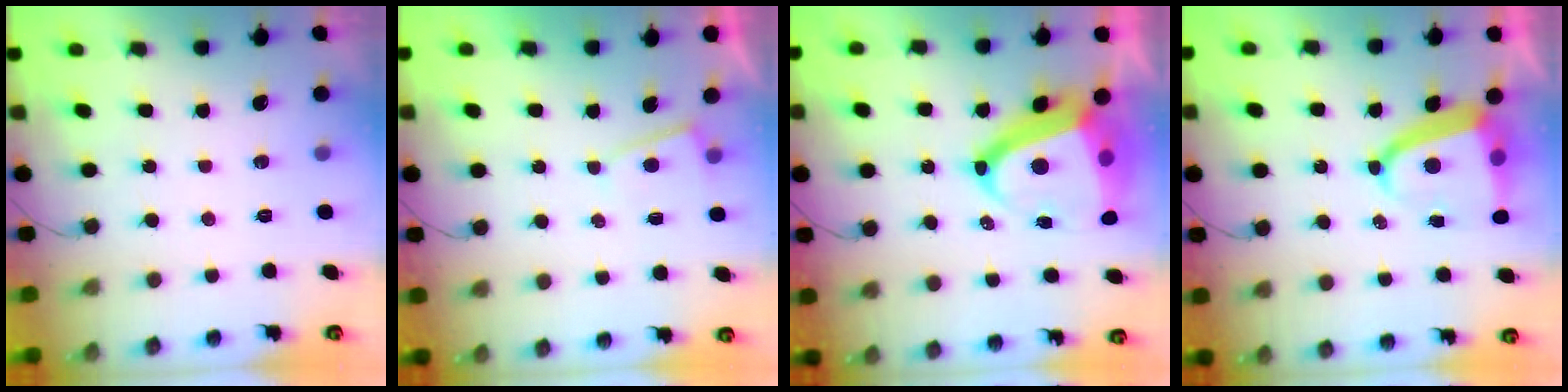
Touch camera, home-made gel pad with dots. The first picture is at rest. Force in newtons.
{"total": 2.3, "press": 2.2, "slide": 0.3}
{"total": 17.8, "press": 17.7, "slide": 2.1}
{"total": 9.5, "press": 9.4, "slide": 1.2}